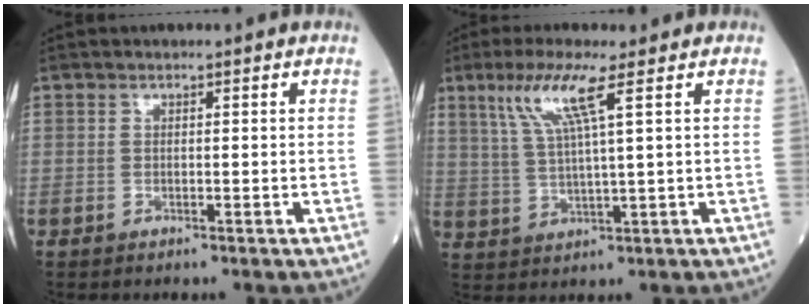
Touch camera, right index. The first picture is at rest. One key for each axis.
{"total": 7.8, "fx": 3.9, "fy": -0.2, "fz": 6.8, "tx": -0.145, "ty": 0.005, "tz": 0.082}